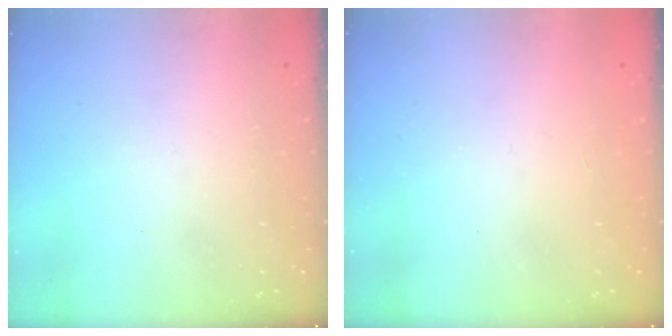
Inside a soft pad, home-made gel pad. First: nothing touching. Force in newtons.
{"total": 1.2, "press": 1.2, "slide": 0.1}